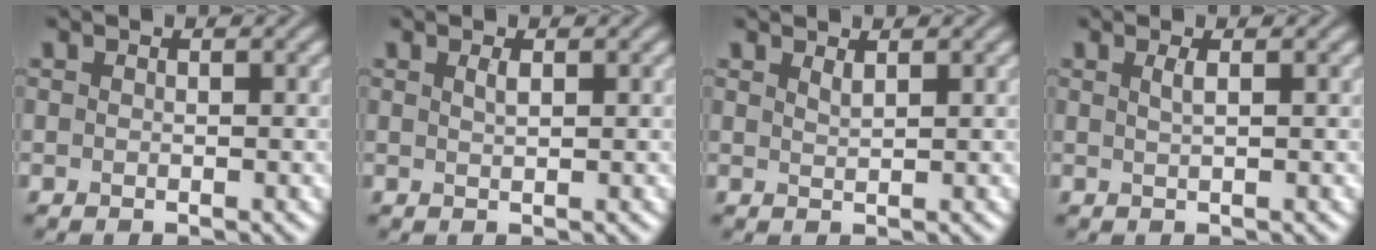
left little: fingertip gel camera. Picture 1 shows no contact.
{"total": 0.9, "force": [0.5, 0.3, 0.8], "torque": [-0.013, 0.002, 0.008]}
{"total": 1.0, "force": [0.8, 0.3, 0.6], "torque": [-0.008, 0.000, 0.014]}
{"total": 1.3, "force": [0.5, 0.4, 1.1], "torque": [-0.016, 0.002, 0.006]}